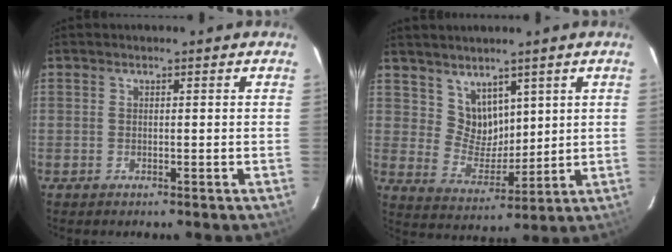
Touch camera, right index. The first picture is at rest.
{"total": 7.1, "force": [4.6, 5.0, 2.2], "torque": [-0.032, -0.001, 0.099]}